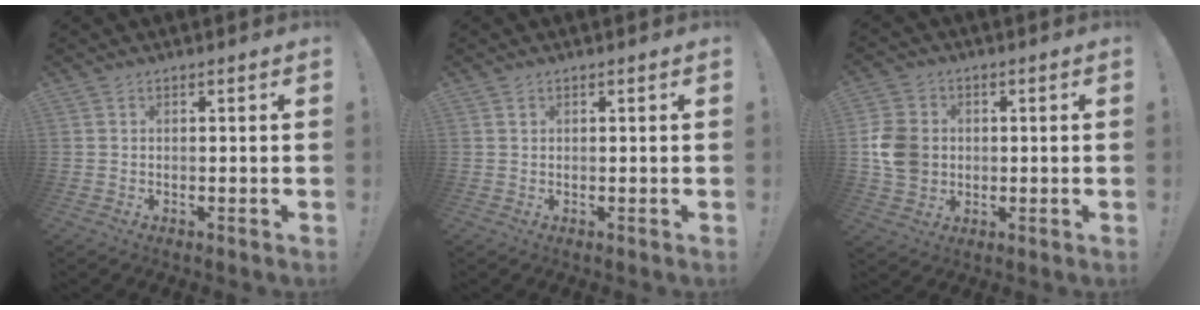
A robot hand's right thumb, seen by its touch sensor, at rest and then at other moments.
{"total": 0.6, "force": [0.3, 0.5, 0.1], "torque": [-0.003, 0.003, 0.005]}
{"total": 10.5, "force": [-0.1, 9.0, 5.3], "torque": [-0.092, 0.008, 0.002]}